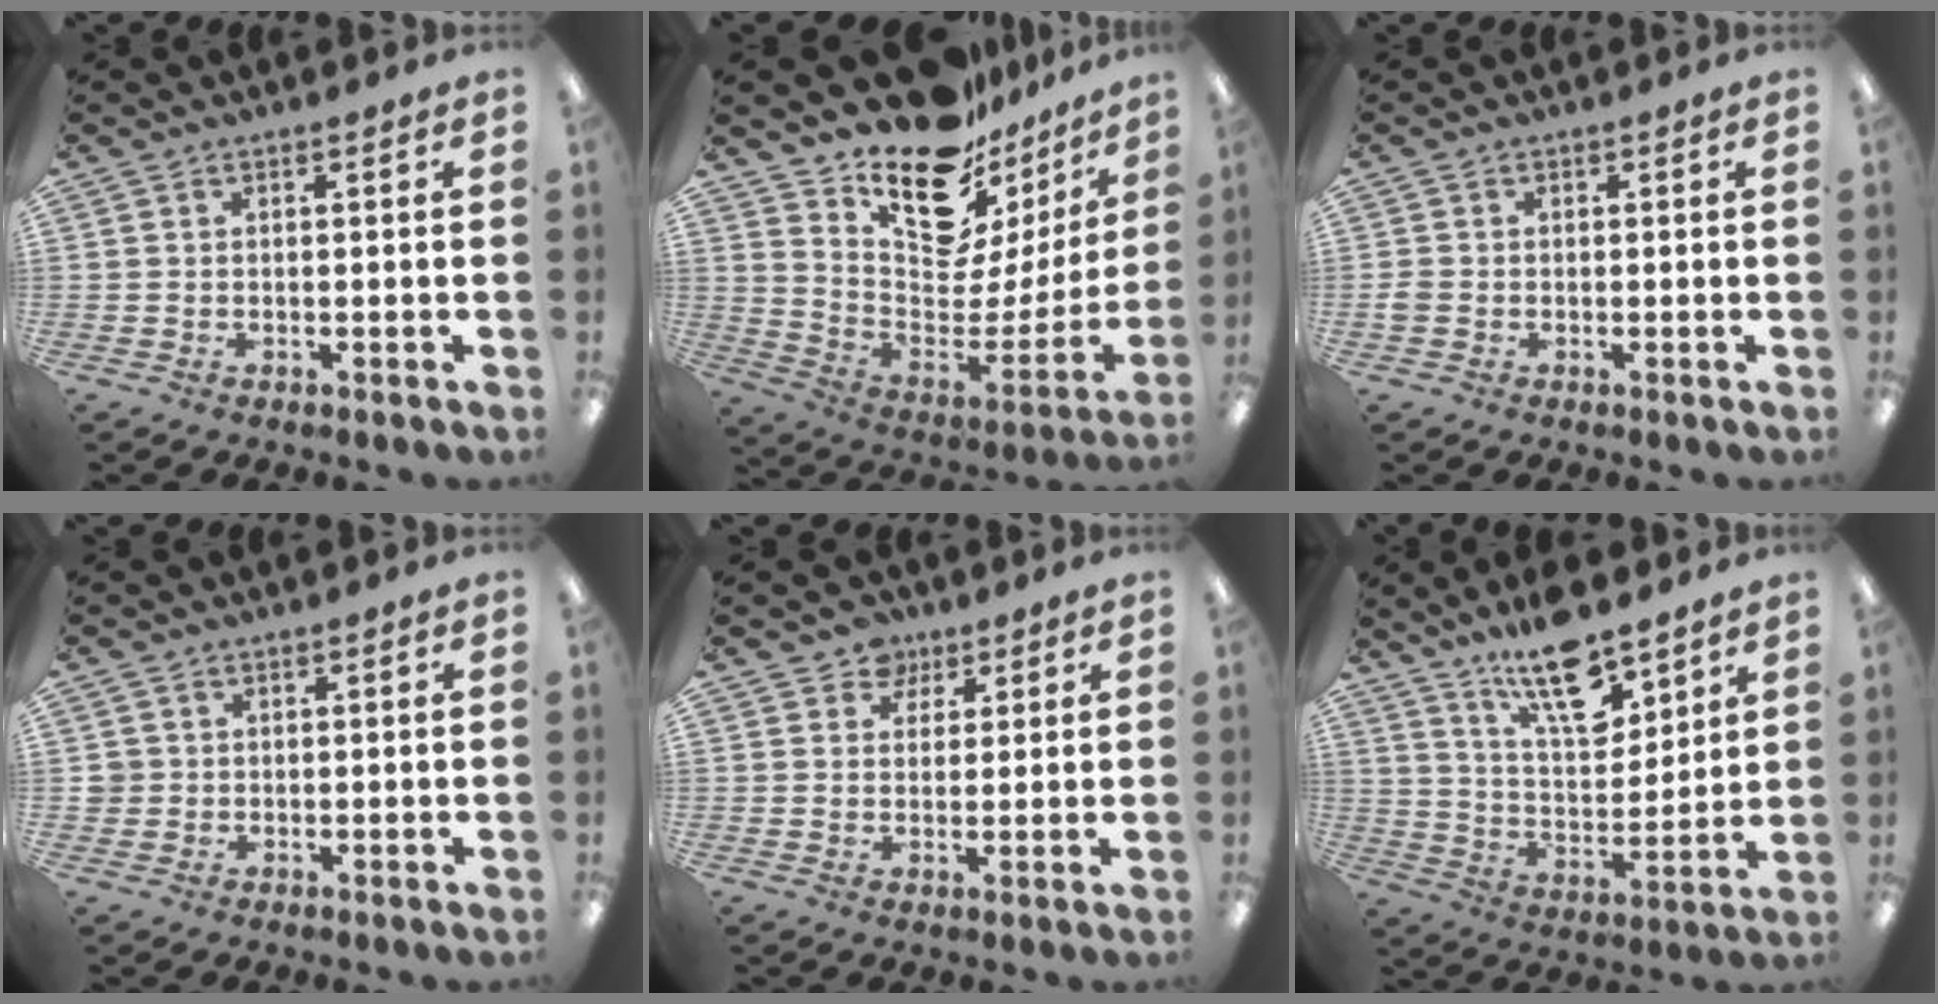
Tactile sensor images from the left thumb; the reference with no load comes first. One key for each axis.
{"total": 17.4, "fx": 14.5, "fy": 6.9, "fz": 6.7, "tx": -0.116, "ty": -0.130, "tz": 0.254}
{"total": 1.6, "fx": -0.4, "fy": 1.4, "fz": 0.8, "tx": -0.012, "ty": 0.004, "tz": -0.008}
{"total": 2.2, "fx": 0.4, "fy": 2.1, "fz": 0.2, "tx": -0.008, "ty": 0.004, "tz": 0.005}
{"total": 5.3, "fx": 3.2, "fy": 4.1, "fz": 0.6, "tx": -0.007, "ty": -0.011, "tz": 0.057}
{"total": 16.6, "fx": 12.1, "fy": 6.2, "fz": 9.6, "tx": -0.159, "ty": -0.066, "tz": 0.207}